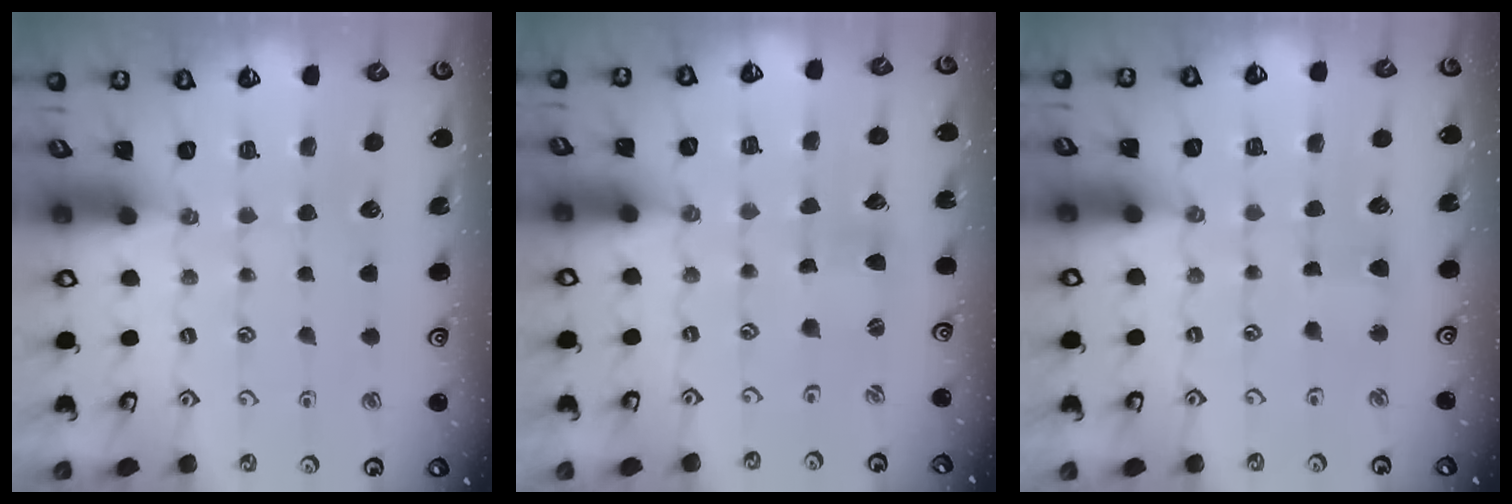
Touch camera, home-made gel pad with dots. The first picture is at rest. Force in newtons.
{"total": 0.6, "press": 0.6, "slide": 0.1}
{"total": 2.5, "press": 2.5, "slide": 0.3}